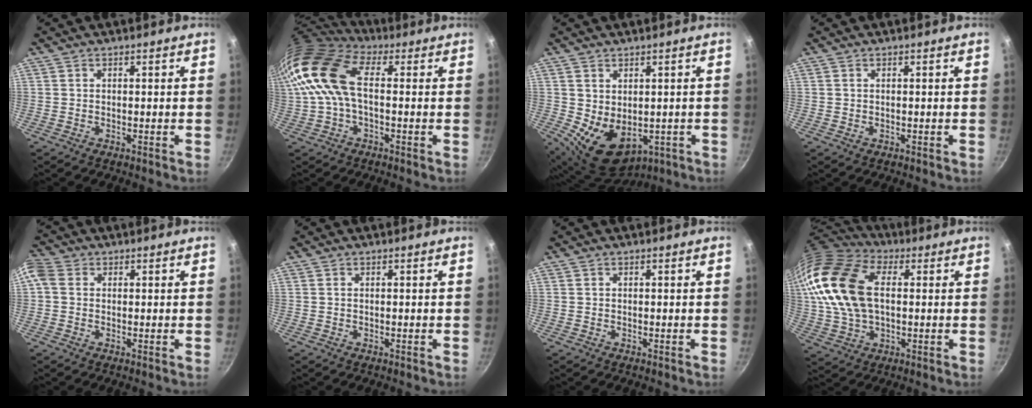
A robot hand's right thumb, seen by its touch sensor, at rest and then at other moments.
{"total": 13.6, "force": [1.9, 7.4, 11.3], "torque": [-0.215, 0.023, 0.024]}
{"total": 9.9, "force": [-0.5, 7.1, 6.9], "torque": [-0.094, -0.020, 0.018]}
{"total": 0.0}
{"total": 3.6, "force": [0.5, 3.0, 2.0], "torque": [-0.041, 0.010, -0.003]}
{"total": 0.0}
{"total": 0.0}
{"total": 20.7, "force": [3.5, 12.9, 15.8], "torque": [-0.304, 0.017, 0.057]}